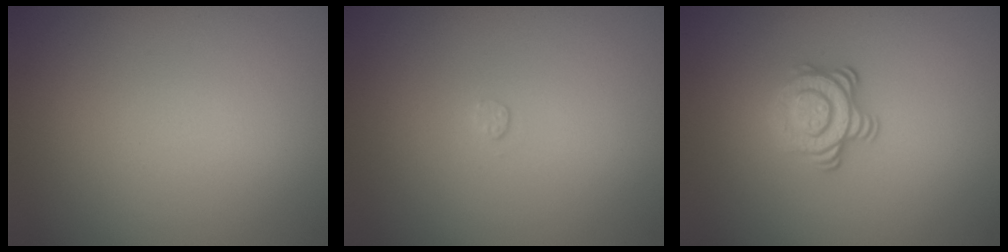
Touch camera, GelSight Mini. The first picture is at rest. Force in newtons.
{"total": 0.5, "press": 0.5, "slide": 0.2}
{"total": 3.8, "press": 2.6, "slide": 2.8}